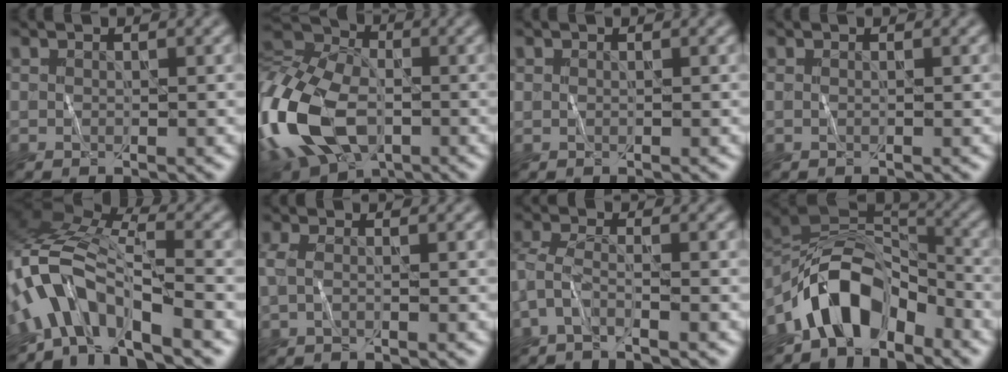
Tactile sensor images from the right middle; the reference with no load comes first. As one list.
[{"total": 15.4, "force": [-5.3, 9.3, 11.0], "torque": [-0.264, -0.012, -0.117]}, {"total": 0.0}, {"total": 0.0}, {"total": 7.5, "force": [-4.7, 2.7, 5.3], "torque": [-0.084, 0.011, -0.100]}, {"total": 1.2, "force": [-0.3, 0.5, 1.1], "torque": [-0.030, 0.003, -0.011]}, {"total": 2.3, "force": [-1.6, 0.5, 1.7], "torque": [-0.045, 0.001, -0.044]}, {"total": 9.3, "force": [-5.7, 4.7, 5.6], "torque": [-0.079, 0.014, -0.112]}]